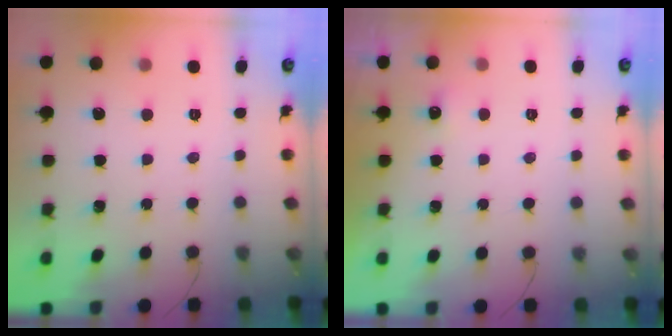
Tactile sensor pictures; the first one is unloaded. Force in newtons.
{"total": 3.2, "press": 1.2, "slide": 3.0}